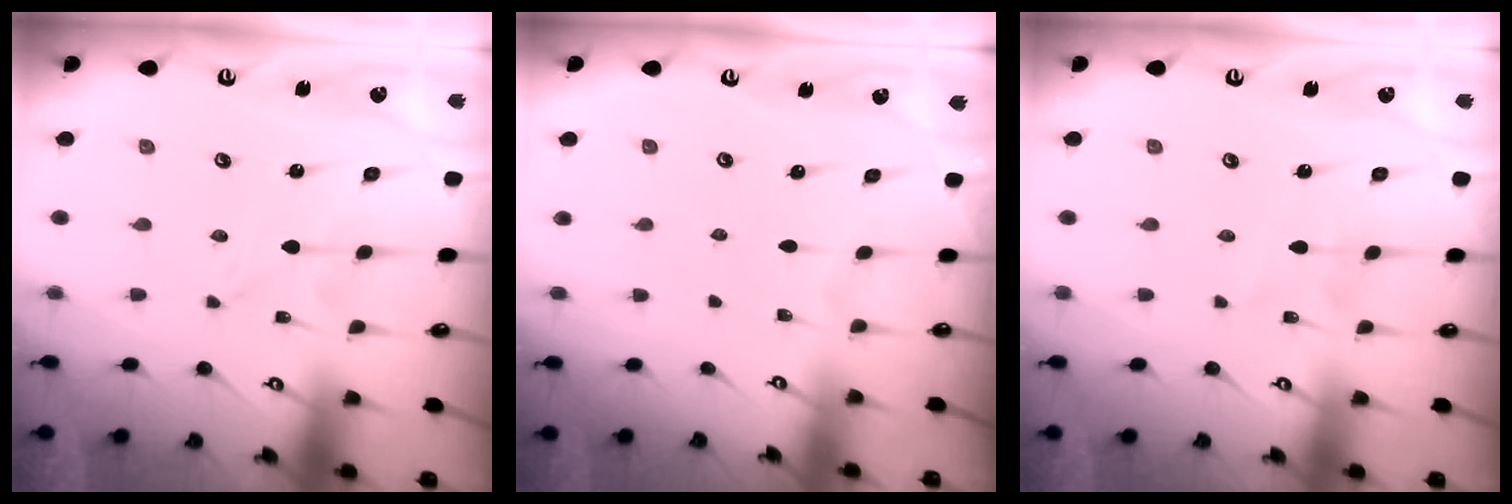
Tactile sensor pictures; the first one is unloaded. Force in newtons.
{"total": 0.0}
{"total": 2.7, "press": 2.7, "slide": 0.2}